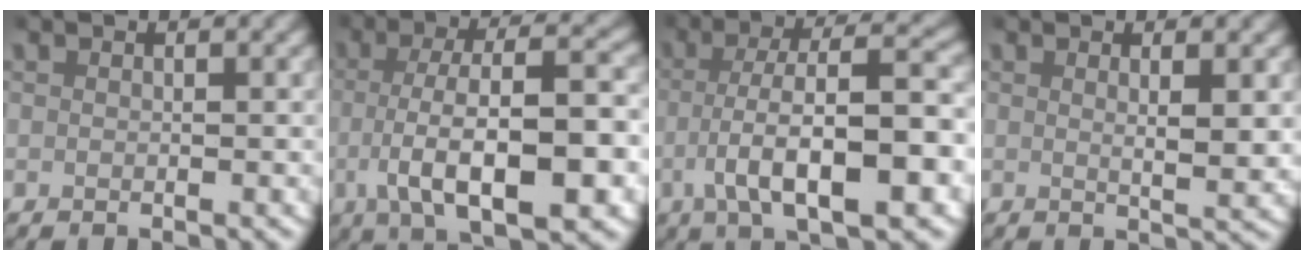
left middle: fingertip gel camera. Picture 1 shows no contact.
{"total": 9.2, "force": [-2.5, 3.5, 8.1], "torque": [-0.138, -0.015, -0.030]}
{"total": 8.4, "force": [-2.1, 3.0, 7.5], "torque": [-0.129, -0.008, -0.025]}
{"total": 2.0, "force": [0.8, 0.0, 1.8], "torque": [-0.032, -0.010, 0.017]}